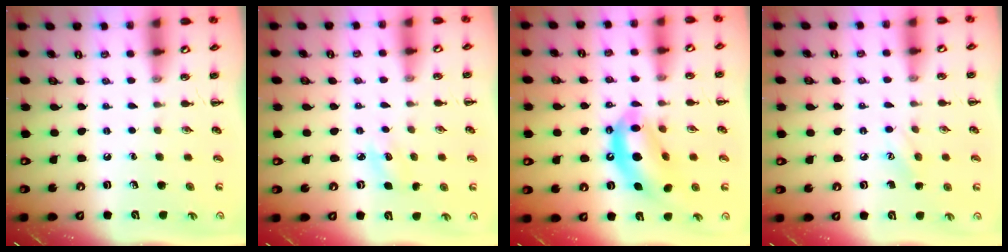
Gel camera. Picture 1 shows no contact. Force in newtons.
{"total": 4.2, "press": 4.0, "slide": 1.3}
{"total": 13.2, "press": 12.8, "slide": 3.3}
{"total": 6.5, "press": 6.3, "slide": 1.7}